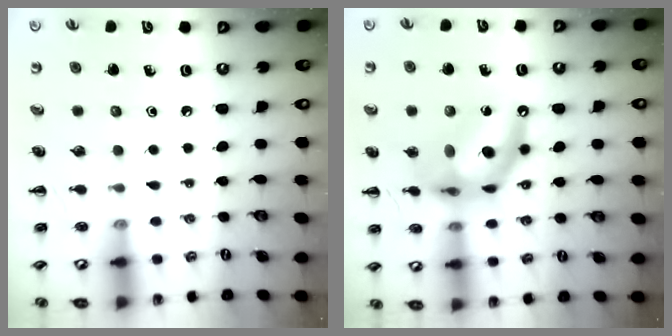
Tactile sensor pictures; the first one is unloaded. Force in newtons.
{"total": 13.0, "press": 12.6, "slide": 3.0}